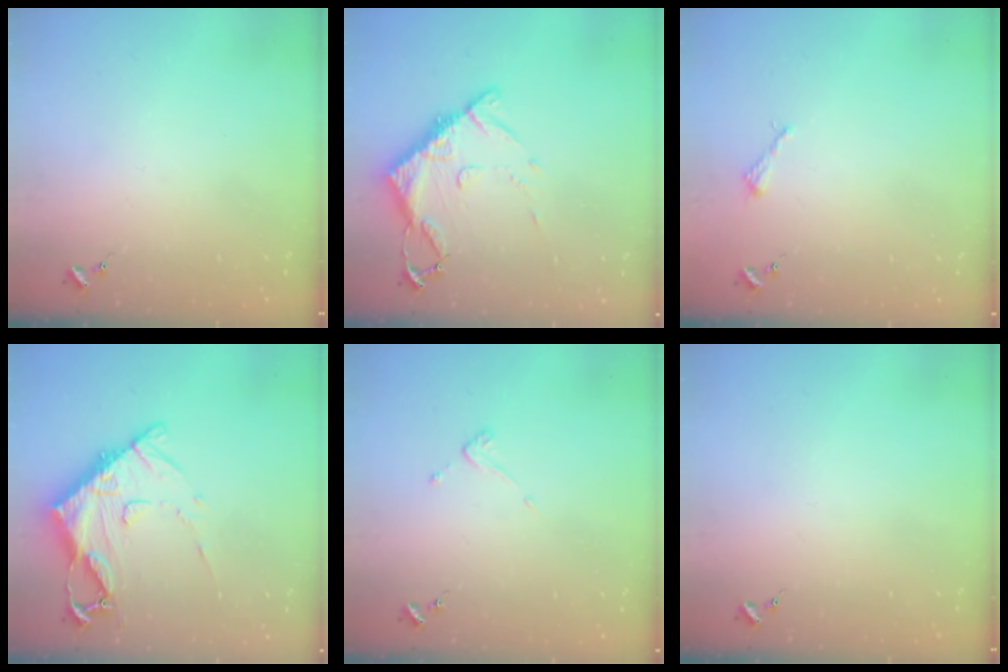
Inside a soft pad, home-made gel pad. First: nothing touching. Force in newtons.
{"total": 11.5, "press": 11.5, "slide": 1.1}
{"total": 2.6, "press": 2.6, "slide": 0.3}
{"total": 15.2, "press": 15.1, "slide": 1.6}
{"total": 3.6, "press": 3.6, "slide": 0.3}
{"total": 0.0}